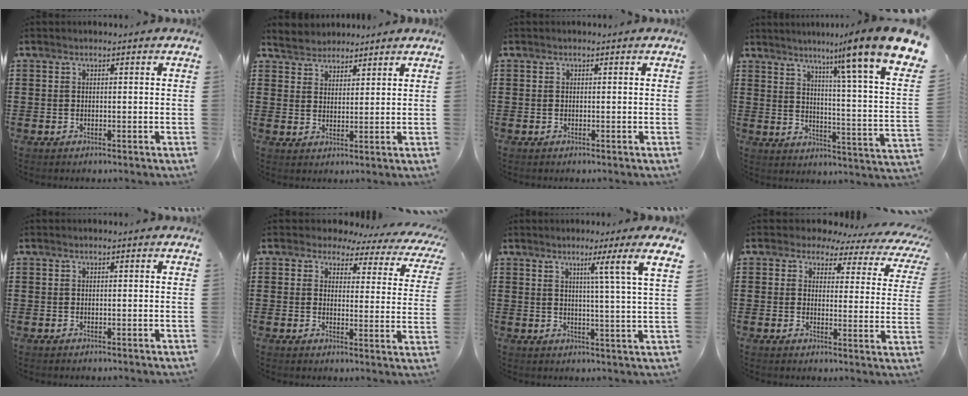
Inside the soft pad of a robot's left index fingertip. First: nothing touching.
{"total": 3.3, "force": [3.0, 1.3, -0.7], "torque": [-0.002, -0.004, 0.056]}
{"total": 0.0}
{"total": 11.8, "force": [8.9, -0.8, 7.7], "torque": [-0.140, -0.082, 0.131]}
{"total": 0.0}
{"total": 3.0, "force": [2.3, 1.7, 0.8], "torque": [-0.034, -0.014, 0.035]}
{"total": 6.2, "force": [3.4, -2.1, 4.7], "torque": [-0.075, -0.032, 0.043]}
{"total": 3.1, "force": [2.2, 1.9, 0.9], "torque": [-0.035, -0.011, 0.033]}